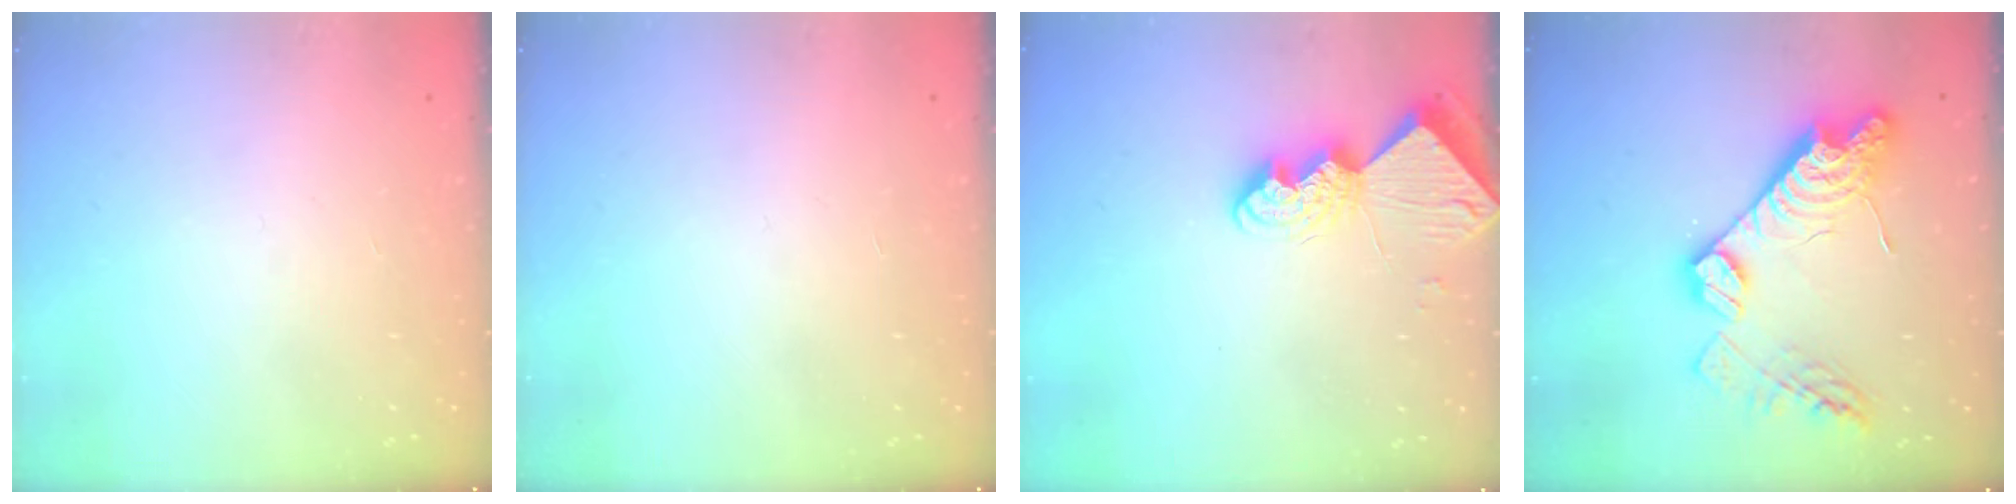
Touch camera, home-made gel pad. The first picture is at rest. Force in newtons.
{"total": 0.0}
{"total": 10.0, "press": 9.9, "slide": 0.9}
{"total": 17.6, "press": 17.6, "slide": 1.3}